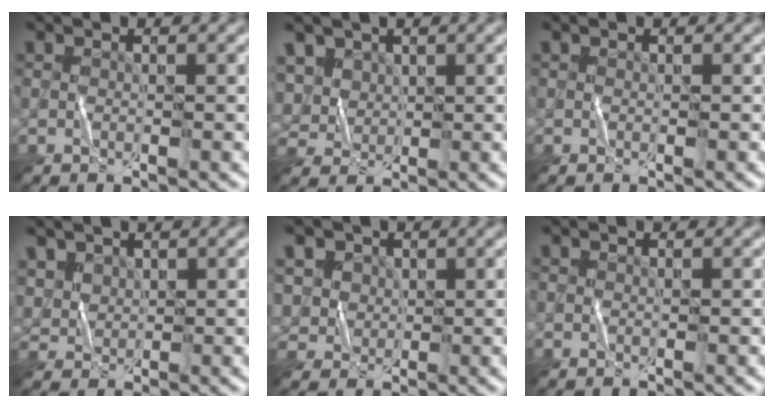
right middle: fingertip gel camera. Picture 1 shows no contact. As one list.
[{"total": 4.6, "force": [2.1, 3.6, 1.9], "torque": [-0.072, 0.011, 0.054]}, {"total": 0.0}, {"total": 2.9, "force": [2.0, 2.0, 0.9], "torque": [-0.032, -0.006, 0.057]}, {"total": 5.9, "force": [2.8, 4.7, 2.4], "torque": [-0.061, 0.008, 0.044]}, {"total": 0.0}]